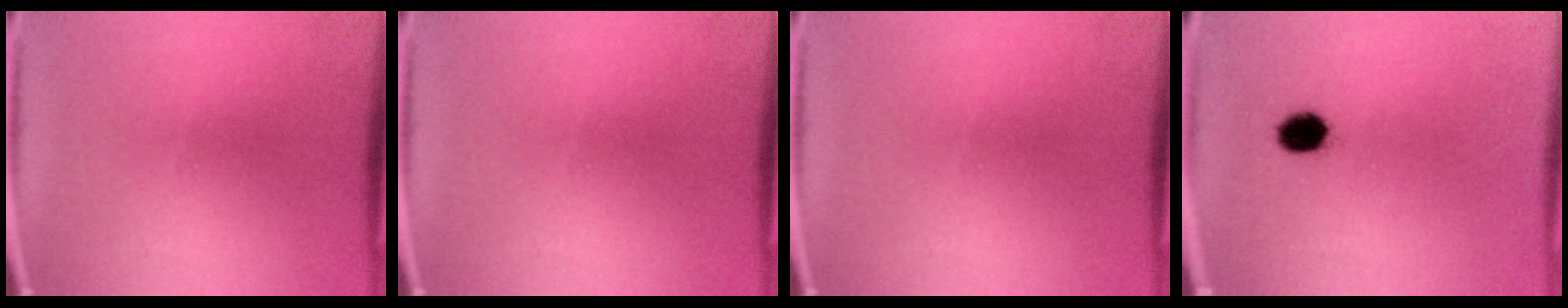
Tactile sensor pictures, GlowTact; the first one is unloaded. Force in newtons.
{"total": 0.0}
{"total": 0.0}
{"total": 4.1}